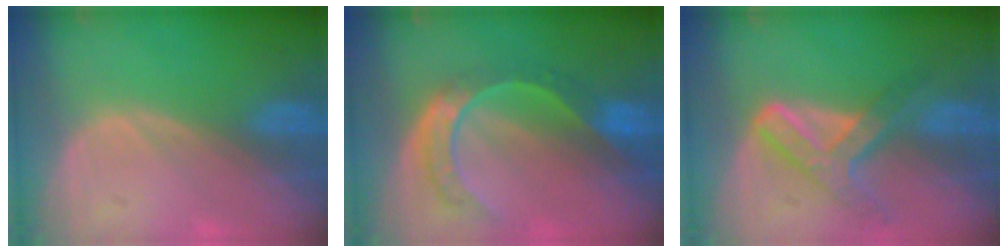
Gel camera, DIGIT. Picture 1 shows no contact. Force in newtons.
{"total": 8.3, "press": 6.9, "slide": 4.6}
{"total": 7.3, "press": 6.2, "slide": 3.8}